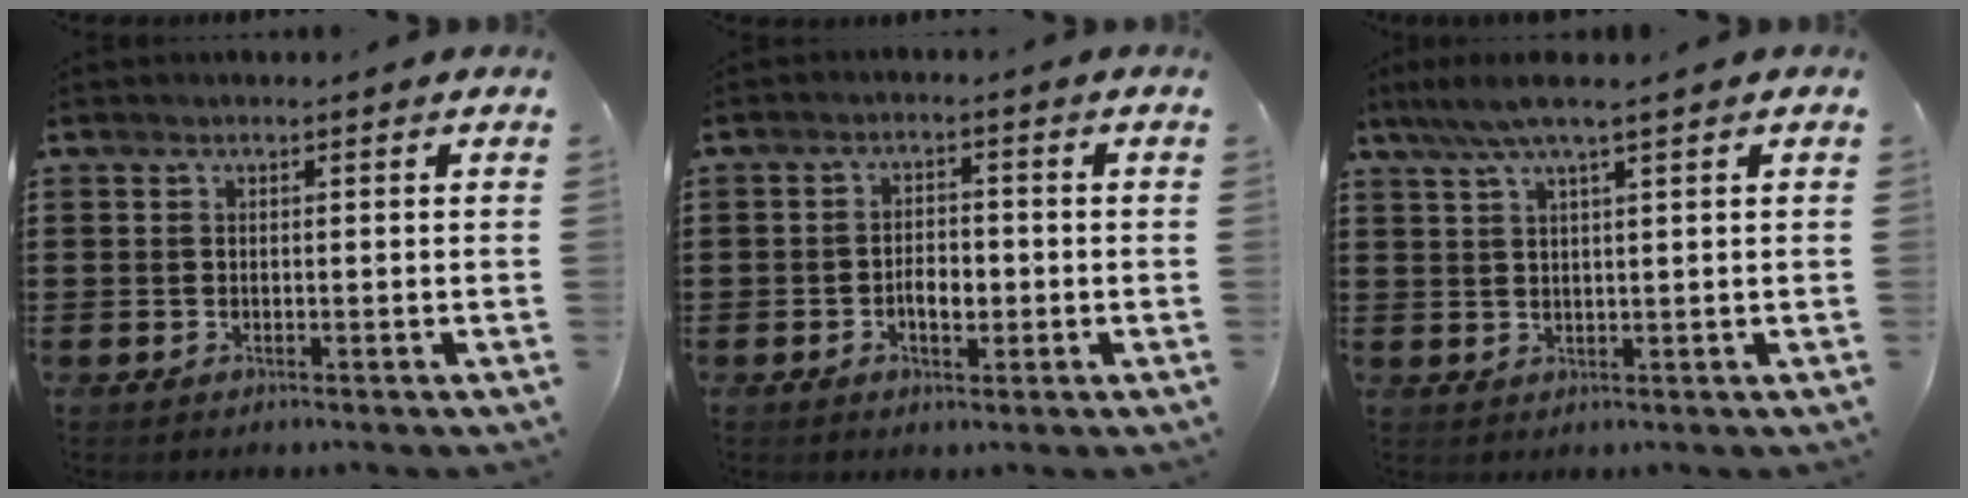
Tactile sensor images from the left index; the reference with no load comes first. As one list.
[{"total": 3.4, "force": [-1.0, 1.9, 2.7], "torque": [-0.045, 0.000, -0.020]}, {"total": 4.9, "force": [3.2, 0.1, 3.8], "torque": [-0.080, 0.000, 0.056]}]